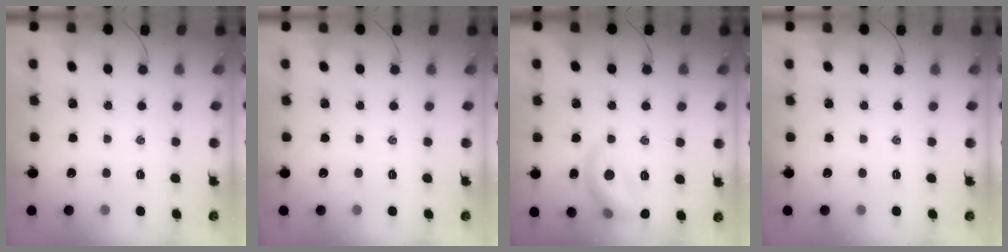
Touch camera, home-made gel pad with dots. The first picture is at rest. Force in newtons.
{"total": 0.0}
{"total": 12.2, "press": 12.2, "slide": 1.0}
{"total": 0.0}